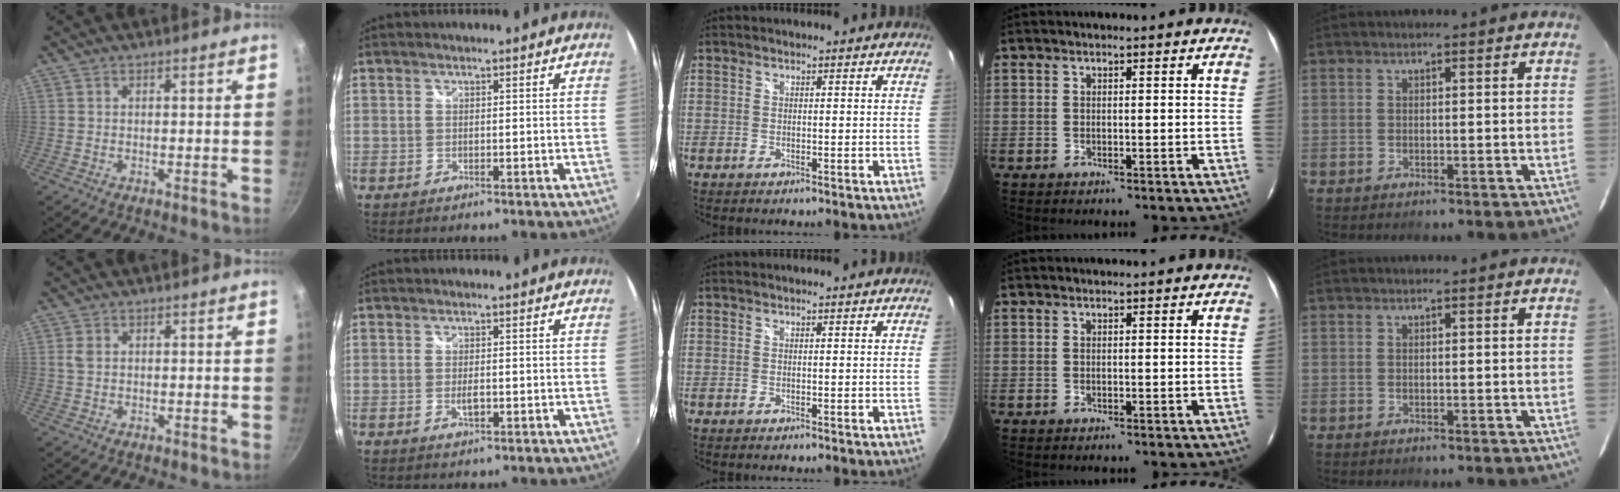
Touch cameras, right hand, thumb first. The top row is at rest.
{"thumb": {"total": 1.8, "force": [0.4, 1.3, 1.1], "torque": [-0.019, 0.003, 0.007]}, "index": {"total": 1.9, "force": [-0.5, 0.8, 1.7], "torque": [-0.029, -0.003, -0.008]}}